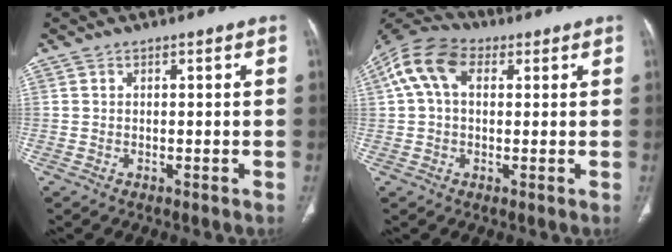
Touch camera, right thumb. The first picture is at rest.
{"total": 10.6, "force": [2.9, 7.0, 7.5], "torque": [-0.151, 0.035, 0.045]}